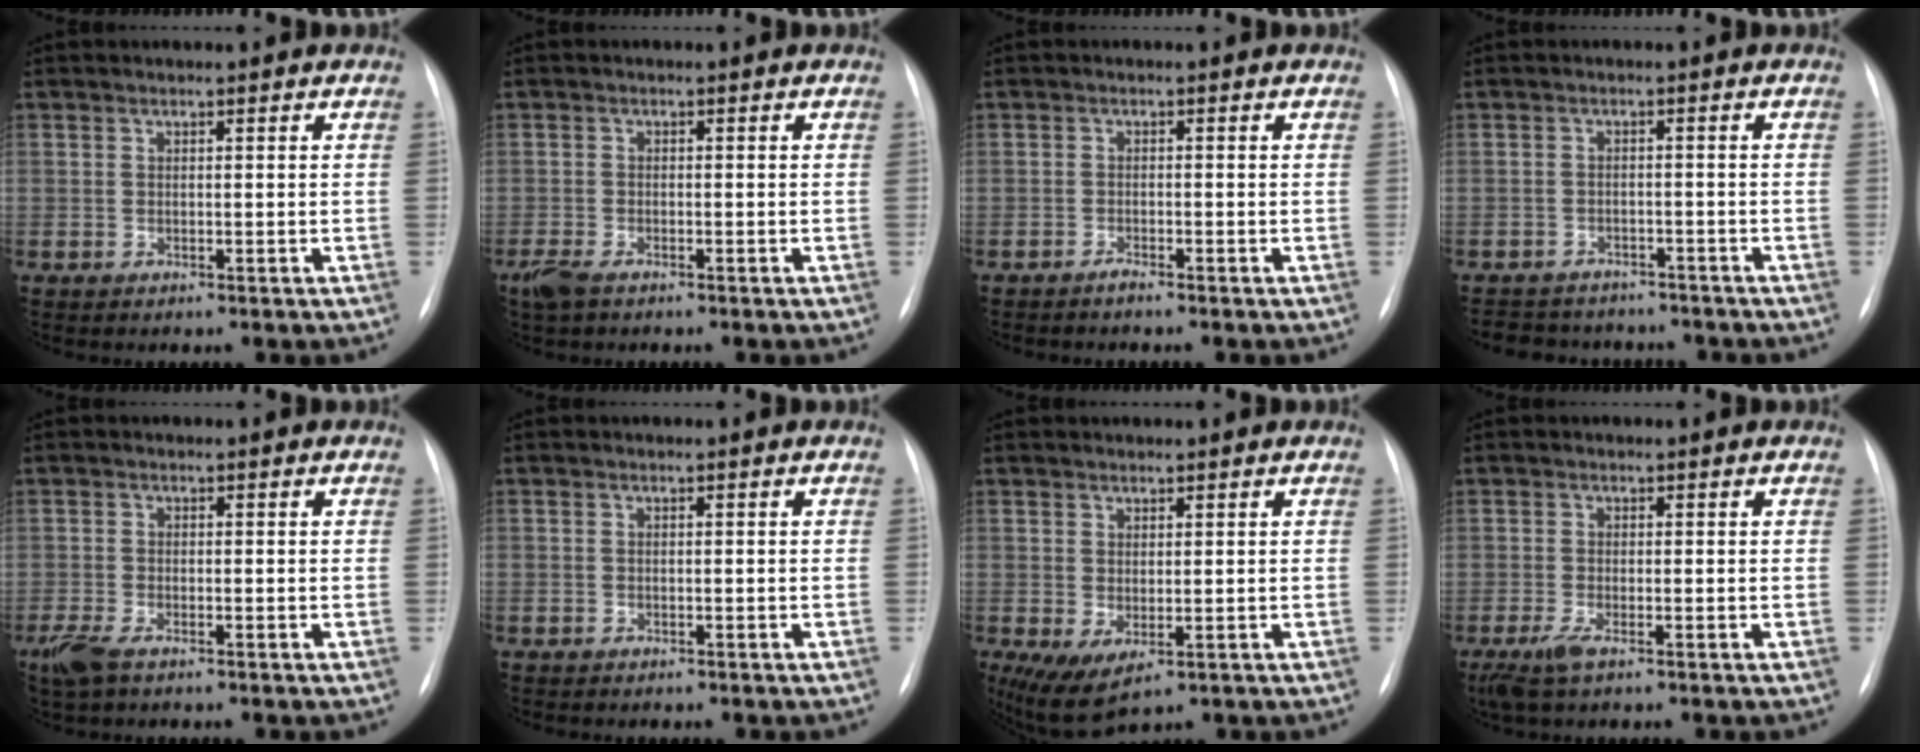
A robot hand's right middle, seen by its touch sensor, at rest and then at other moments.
{"total": 3.1, "force": [-2.2, 1.1, 1.9], "torque": [-0.047, -0.008, -0.038]}
{"total": 0.8, "force": [-0.7, -0.1, 0.2], "torque": [-0.003, -0.002, -0.009]}
{"total": 11.1, "force": [-9.8, 4.5, 2.9], "torque": [-0.059, 0.010, -0.120]}
{"total": 3.9, "force": [-2.6, 1.2, 2.6], "torque": [-0.063, -0.010, -0.046]}
{"total": 0.6, "force": [-0.5, 0.3, 0.2], "torque": [-0.007, 0.000, -0.006]}
{"total": 4.8, "force": [-0.8, 1.9, 4.3], "torque": [-0.077, -0.014, 0.006]}
{"total": 3.0, "force": [-1.8, 0.6, 2.4], "torque": [-0.059, -0.010, -0.035]}